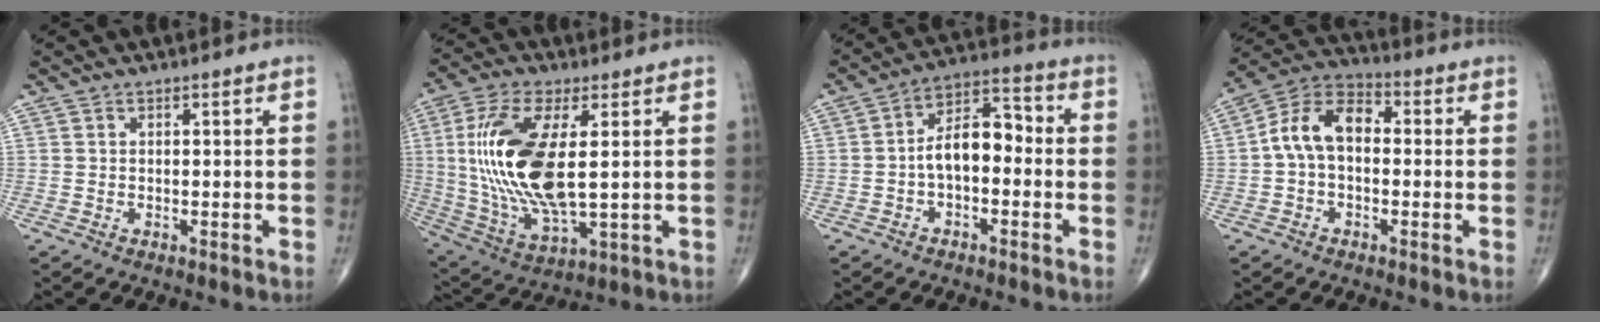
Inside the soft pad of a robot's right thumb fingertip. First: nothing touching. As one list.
[{"total": 19.6, "force": [2.2, 7.9, 17.8], "torque": [-0.382, -0.017, 0.049]}, {"total": 9.1, "force": [-1.3, 5.2, 7.3], "torque": [-0.102, 0.041, -0.036]}, {"total": 10.5, "force": [0.1, 6.8, 8.0], "torque": [-0.136, 0.035, -0.013]}]